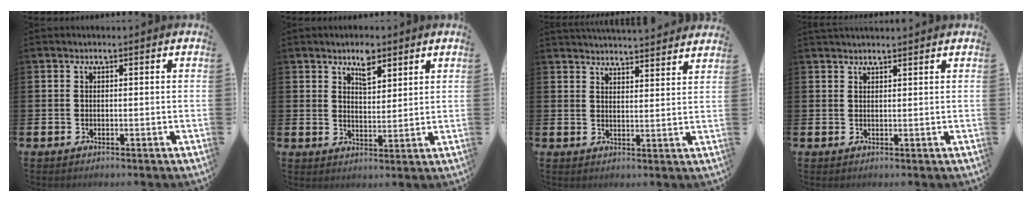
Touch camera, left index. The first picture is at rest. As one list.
[{"total": 4.8, "force": [4.1, 1.8, 1.9], "torque": [-0.028, -0.019, 0.070]}, {"total": 4.2, "force": [4.2, -0.2, -0.2], "torque": [-0.004, -0.029, 0.076]}, {"total": 1.4, "force": [1.4, 0.1, 0.1], "torque": [-0.003, -0.003, 0.026]}]